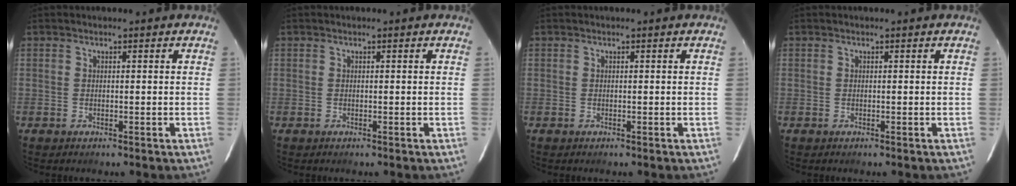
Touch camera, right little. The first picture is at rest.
{"total": 0.0}
{"total": 0.0}
{"total": 0.0}